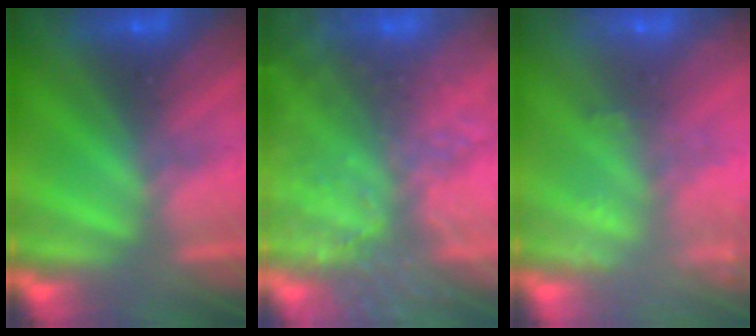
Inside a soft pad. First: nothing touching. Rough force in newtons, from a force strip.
{"total": 7.2}
{"total": 7.1}